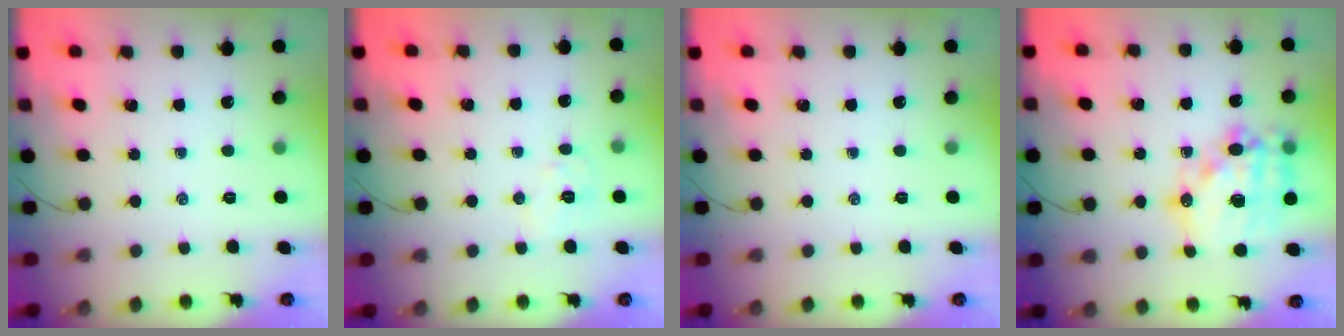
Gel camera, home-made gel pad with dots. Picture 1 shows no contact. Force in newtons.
{"total": 6.1, "press": 6.0, "slide": 1.1}
{"total": 0.0}
{"total": 18.4, "press": 18.0, "slide": 3.9}